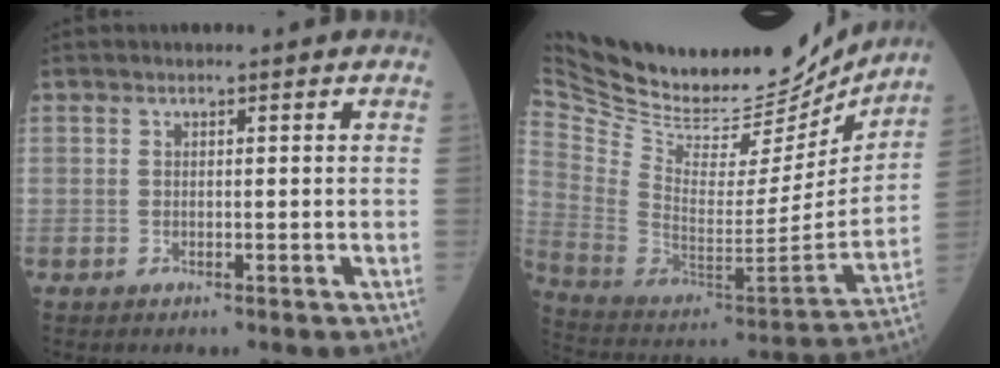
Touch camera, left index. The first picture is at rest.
{"total": 31.3, "force": [26.7, 10.0, 12.9], "torque": [-0.265, -0.042, 0.412]}